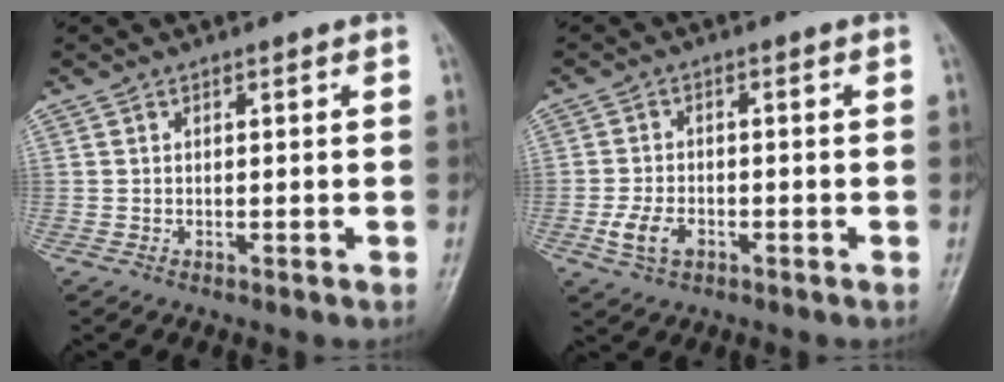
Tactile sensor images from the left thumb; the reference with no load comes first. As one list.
[{"total": 5.1, "force": [-2.0, 3.2, 3.4], "torque": [-0.068, 0.005, -0.037]}]